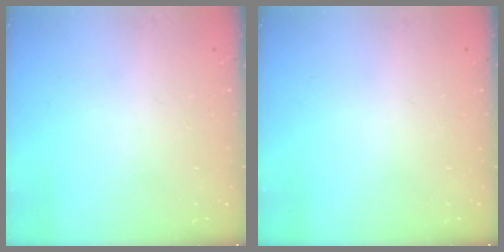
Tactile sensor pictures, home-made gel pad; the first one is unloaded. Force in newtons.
{"total": 0.0}